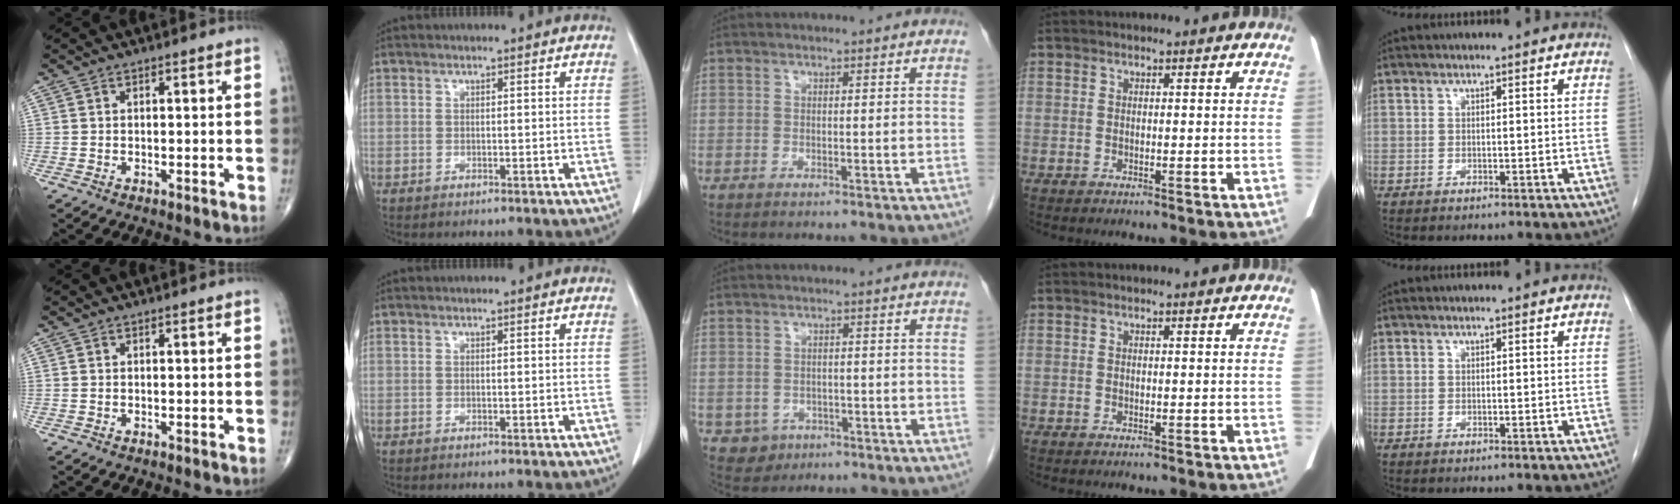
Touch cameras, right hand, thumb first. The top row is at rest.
{"middle": {"total": 3.2, "force": [-1.4, 2.8, 0.6], "torque": [-0.005, 0.008, -0.013]}}